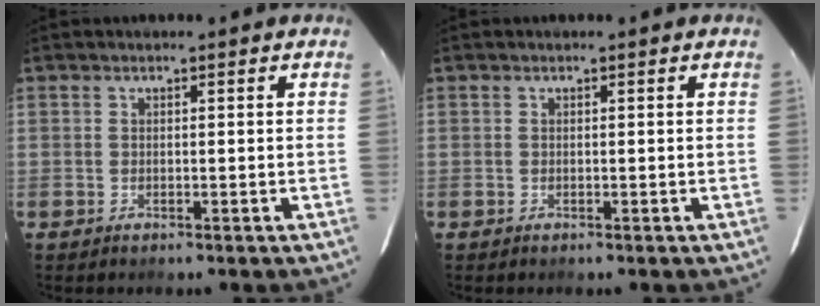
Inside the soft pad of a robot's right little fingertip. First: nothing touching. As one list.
[{"total": 0.0}]